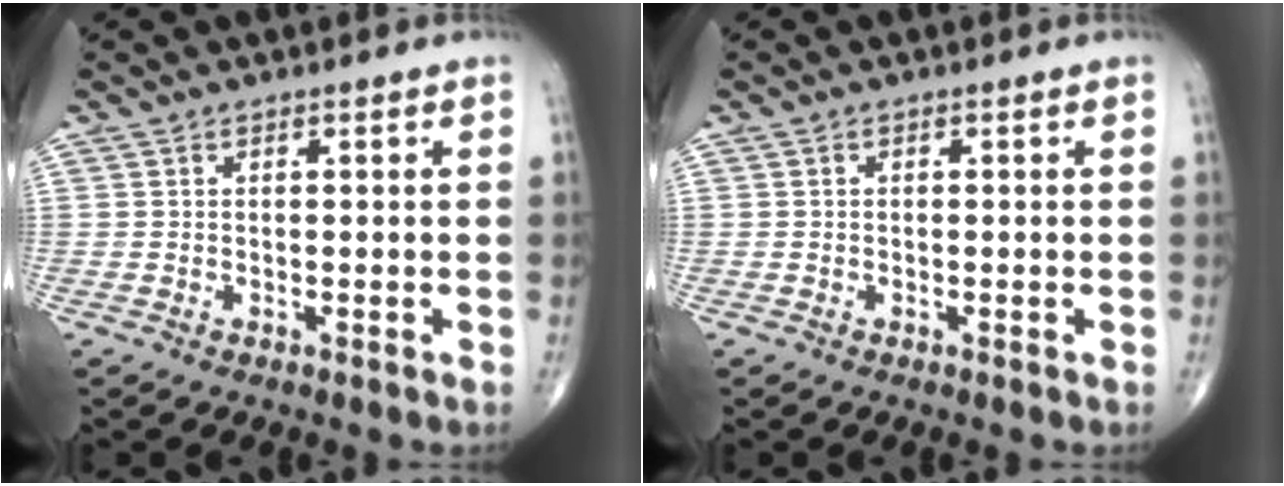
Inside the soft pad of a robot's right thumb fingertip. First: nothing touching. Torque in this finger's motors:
{"motor_torque": [-0.17, -0.12, -0.07, 0.10, 0.03]}